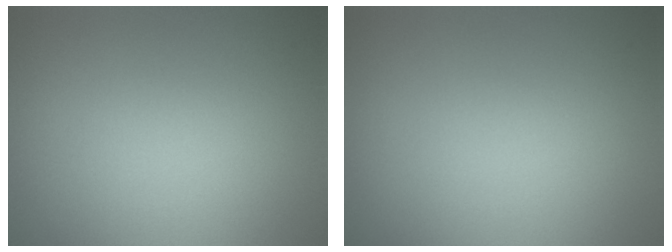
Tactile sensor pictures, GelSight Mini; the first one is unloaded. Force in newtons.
{"total": 0.0}